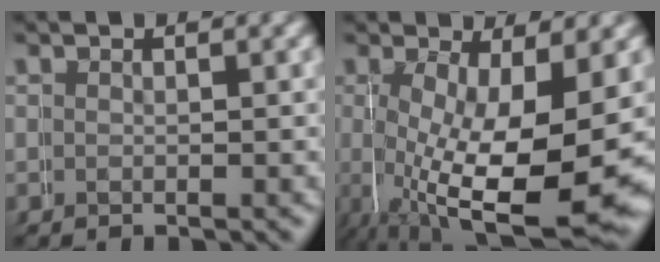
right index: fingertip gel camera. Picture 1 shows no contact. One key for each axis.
{"total": 13.4, "fx": -1.7, "fy": 6.2, "fz": 11.7, "tx": -0.222, "ty": -0.055, "tz": 0.008}